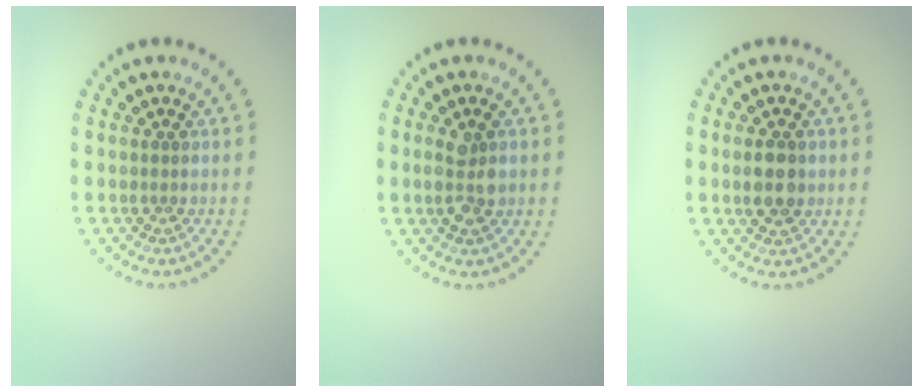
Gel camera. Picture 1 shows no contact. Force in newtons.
{"total": 2.5, "press": 2.5, "slide": 0.5}
{"total": 2.6, "press": 2.6, "slide": 0.2}